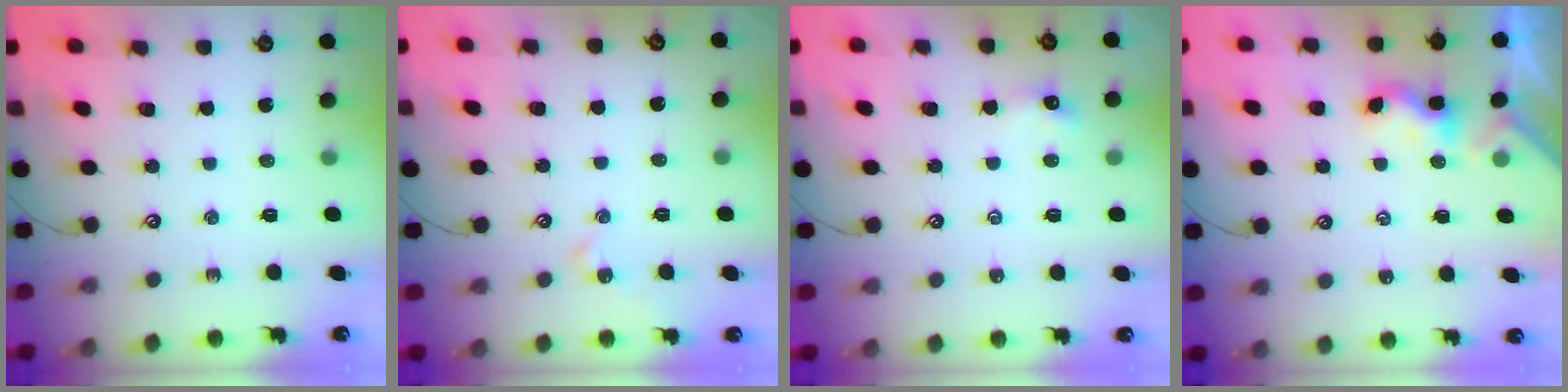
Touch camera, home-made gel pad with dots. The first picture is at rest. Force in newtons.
{"total": 0.5, "press": 0.4, "slide": 0.4}
{"total": 2.4, "press": 2.3, "slide": 0.6}
{"total": 2.3, "press": 2.3, "slide": 0.2}